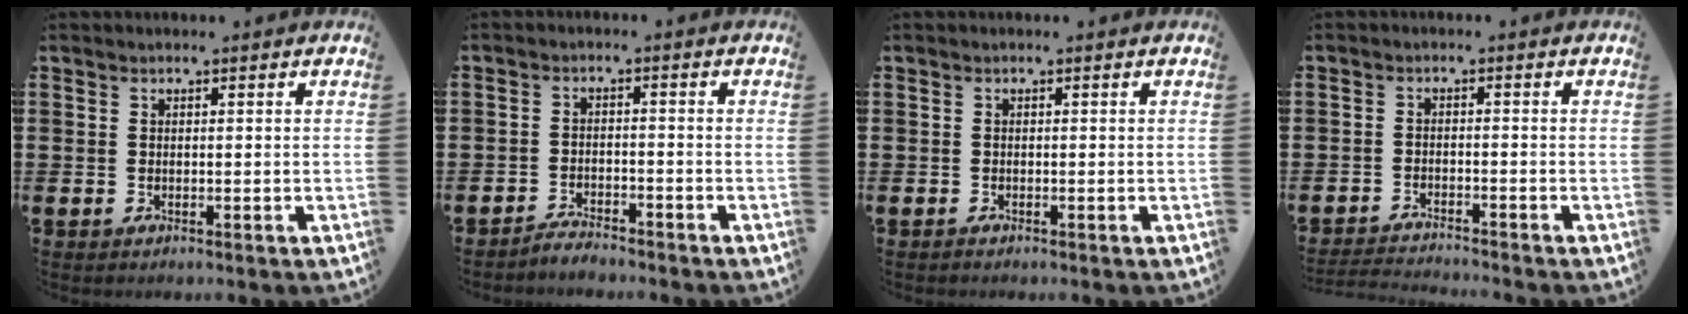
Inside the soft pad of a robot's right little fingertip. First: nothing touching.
{"total": 2.1, "force": [-2.1, 0.0, -0.2], "torque": [-0.003, 0.005, -0.044]}
{"total": 0.0}
{"total": 1.9, "force": [-1.8, -0.2, 0.1], "torque": [-0.003, 0.002, -0.038]}